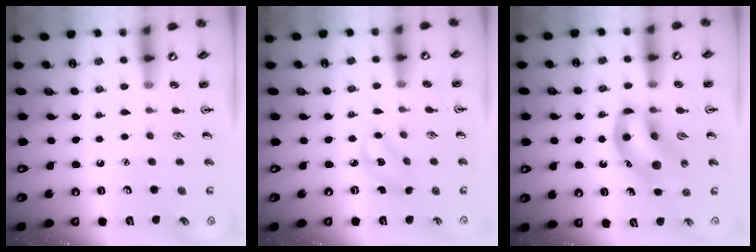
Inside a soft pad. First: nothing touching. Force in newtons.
{"total": 2.9, "press": 2.8, "slide": 0.7}
{"total": 11.1, "press": 10.8, "slide": 2.6}